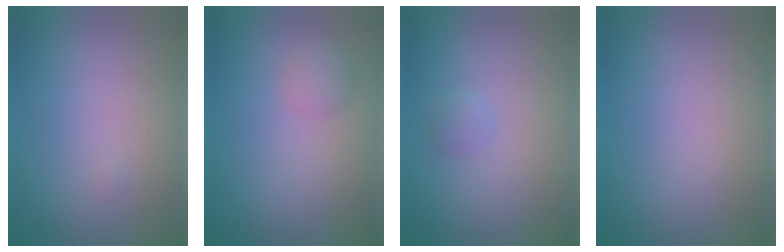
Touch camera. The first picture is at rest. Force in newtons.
{"total": 1.4, "press": 1.4, "slide": 0.1}
{"total": 0.8, "press": 0.8, "slide": 0.1}
{"total": 0.0}